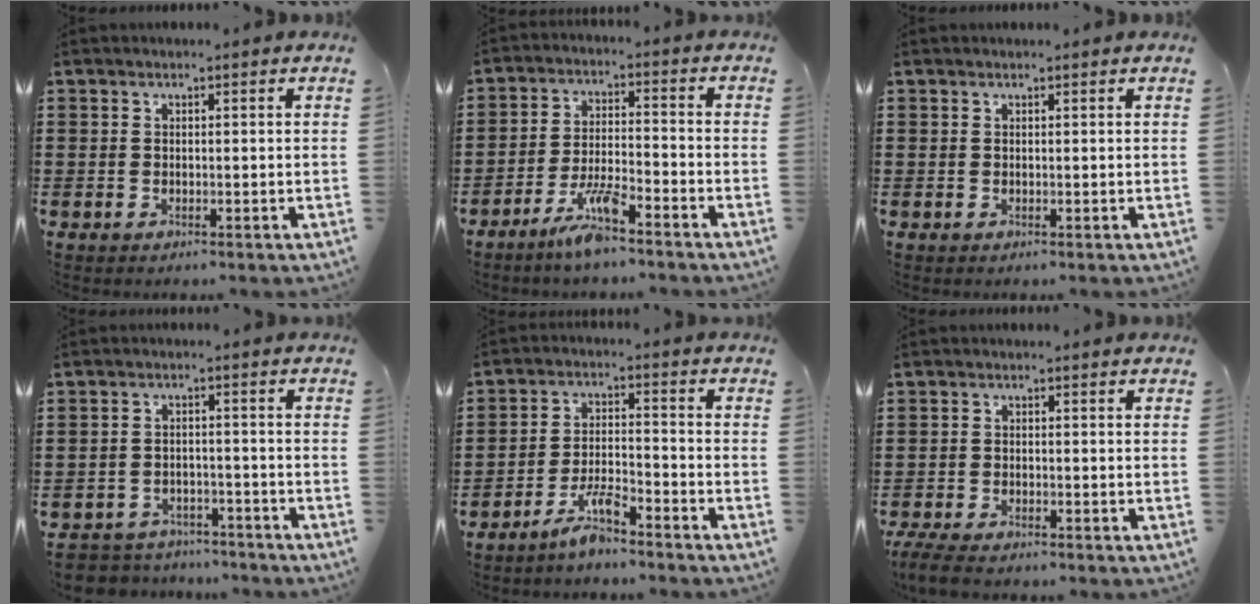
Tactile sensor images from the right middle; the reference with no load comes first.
{"total": 6.4, "force": [-5.0, 0.8, 4.0], "torque": [-0.083, -0.002, -0.094]}
{"total": 0.0}
{"total": 3.8, "force": [-3.7, 0.6, -0.3], "torque": [-0.003, 0.002, -0.082]}
{"total": 5.7, "force": [-4.8, 0.7, 2.9], "torque": [-0.070, -0.001, -0.097]}
{"total": 3.0, "force": [-2.8, 0.3, 1.2], "torque": [-0.040, -0.008, -0.062]}